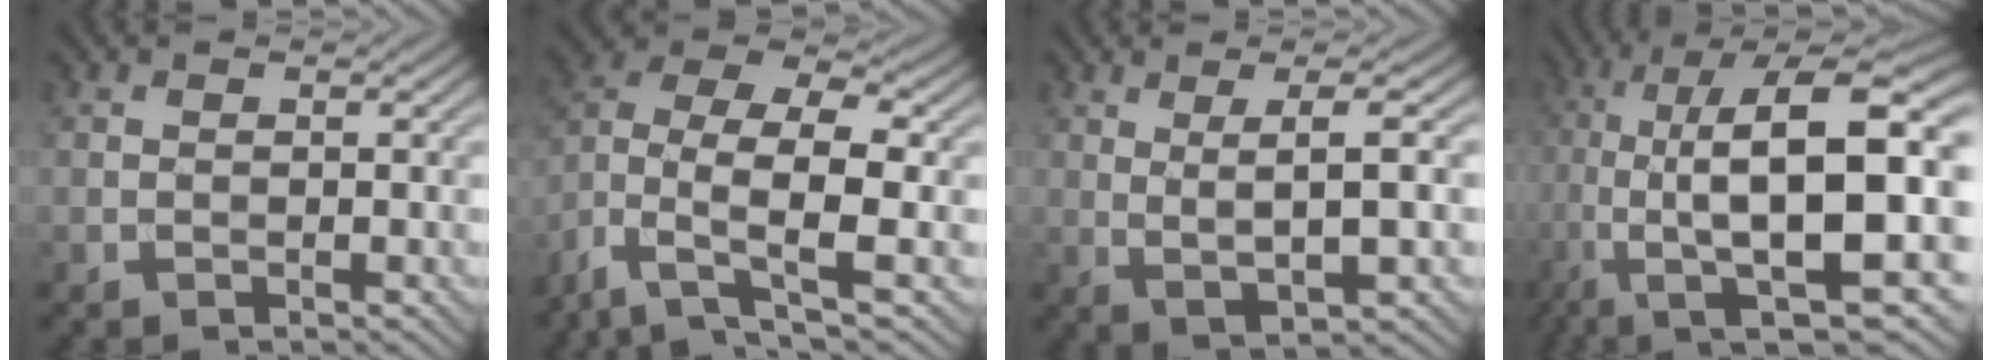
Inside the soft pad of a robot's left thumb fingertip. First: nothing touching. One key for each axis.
{"total": 9.6, "fx": -2.9, "fy": 5.1, "fz": 7.6, "tx": -0.155, "ty": -0.002, "tz": -0.074}
{"total": 5.3, "fx": 0.9, "fy": 0.8, "fz": 5.2, "tx": -0.103, "ty": 0.004, "tz": 0.020}
{"total": 18.5, "fx": -0.5, "fy": 7.0, "fz": 17.1, "tx": -0.314, "ty": 0.001, "tz": -0.003}